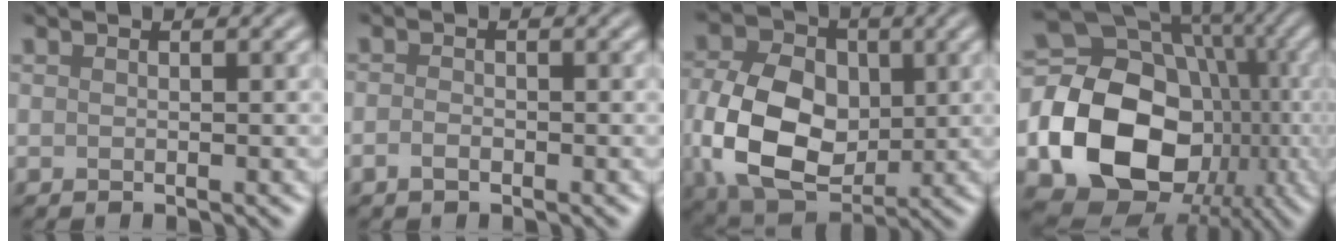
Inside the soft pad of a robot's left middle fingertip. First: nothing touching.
{"total": 1.0, "force": [-0.6, 0.4, 0.6], "torque": [-0.014, 0.003, -0.014]}
{"total": 11.2, "force": [-0.8, 8.0, 7.9], "torque": [-0.178, -0.004, -0.018]}
{"total": 20.2, "force": [-3.5, 16.7, 11.0], "torque": [-0.204, -0.030, -0.072]}